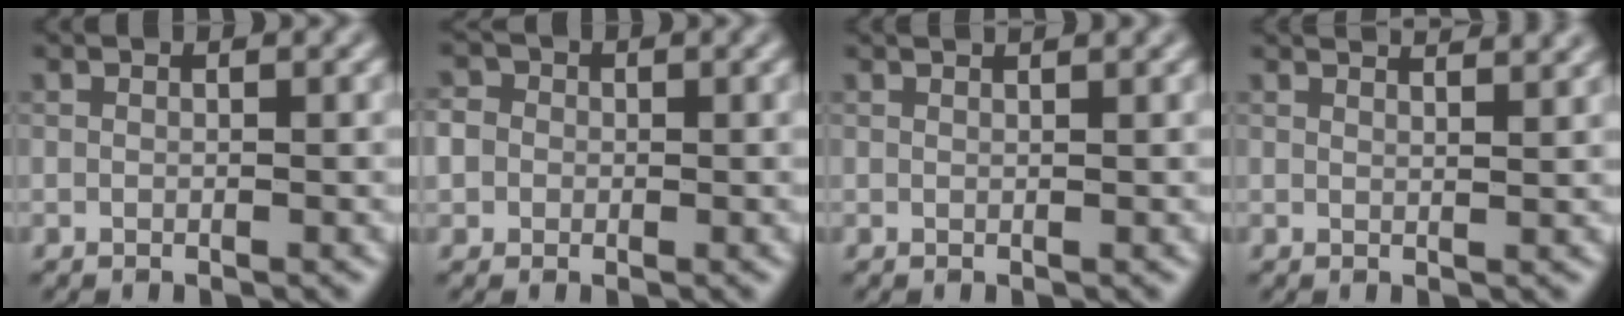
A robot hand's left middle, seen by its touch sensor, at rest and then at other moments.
{"total": 4.2, "force": [0.5, 3.9, 1.7], "torque": [-0.020, 0.030, -0.023]}
{"total": 1.6, "force": [1.3, 0.5, 0.8], "torque": [-0.004, -0.001, 0.002]}
{"total": 5.3, "force": [4.3, 1.9, 2.6], "torque": [-0.011, 0.039, 0.022]}